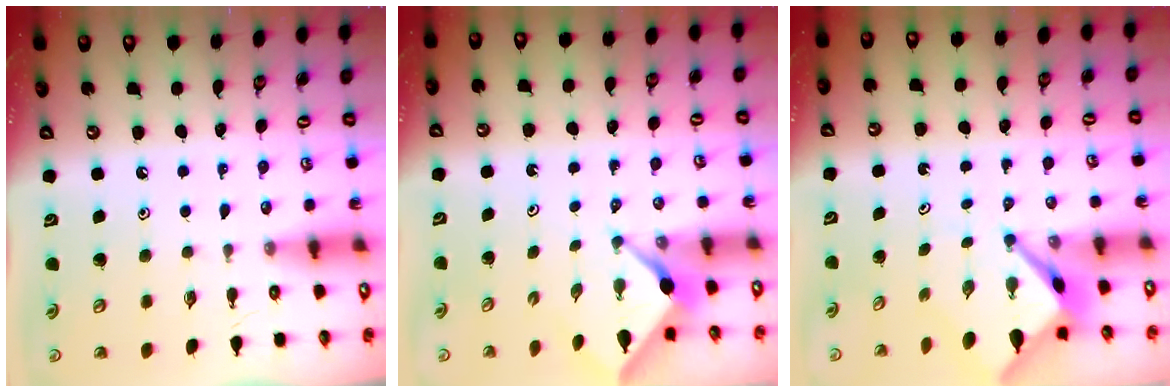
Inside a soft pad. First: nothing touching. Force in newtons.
{"total": 2.5, "press": 2.4, "slide": 0.3}
{"total": 4.4, "press": 4.3, "slide": 0.5}